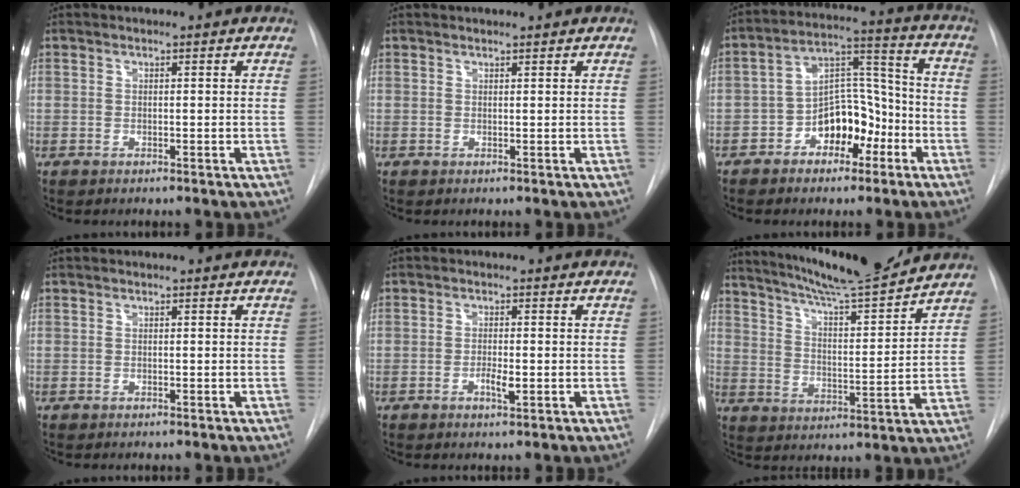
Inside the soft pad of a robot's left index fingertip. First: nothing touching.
{"total": 0.5, "force": [-0.5, -0.2, -0.1], "torque": [0.001, 0.007, -0.004]}
{"total": 10.6, "force": [-6.2, 5.5, 6.5], "torque": [-0.111, 0.032, -0.096]}
{"total": 0.0}
{"total": 2.8, "force": [-2.2, 0.2, 1.6], "torque": [-0.030, -0.005, -0.034]}
{"total": 15.5, "force": [13.9, 0.1, 6.7], "torque": [-0.114, -0.014, 0.214]}